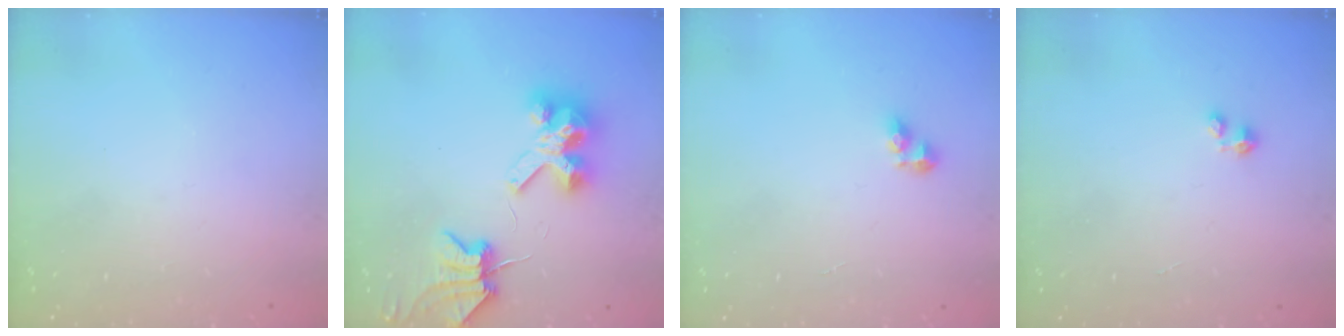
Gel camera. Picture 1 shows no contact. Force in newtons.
{"total": 7.1, "press": 7.0, "slide": 0.9}
{"total": 5.0, "press": 5.0, "slide": 0.6}
{"total": 0.0}